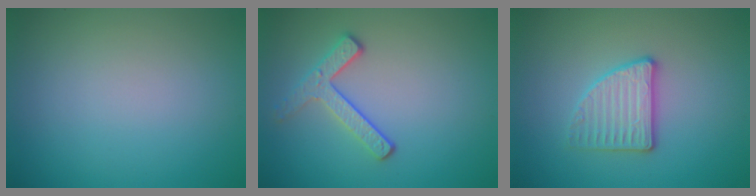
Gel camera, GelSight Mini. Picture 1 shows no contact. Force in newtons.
{"total": 2.7, "press": 2.3, "slide": 1.3}
{"total": 2.9, "press": 2.8, "slide": 0.7}